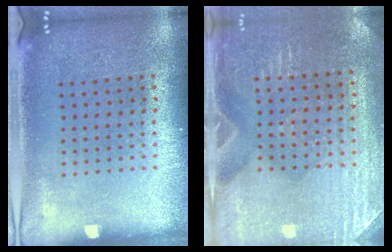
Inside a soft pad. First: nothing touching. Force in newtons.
{"total": 3.0, "press": 2.9, "slide": 0.2}